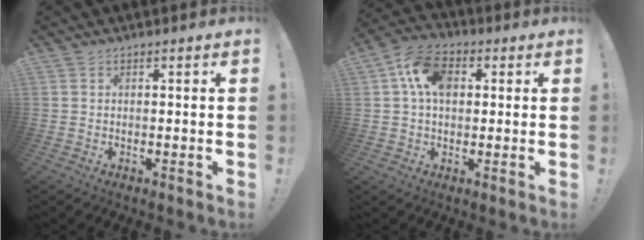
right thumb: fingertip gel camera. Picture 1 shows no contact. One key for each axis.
{"total": 11.4, "fx": 3.0, "fy": 7.8, "fz": 7.8, "tx": -0.137, "ty": 0.008, "tz": 0.057}